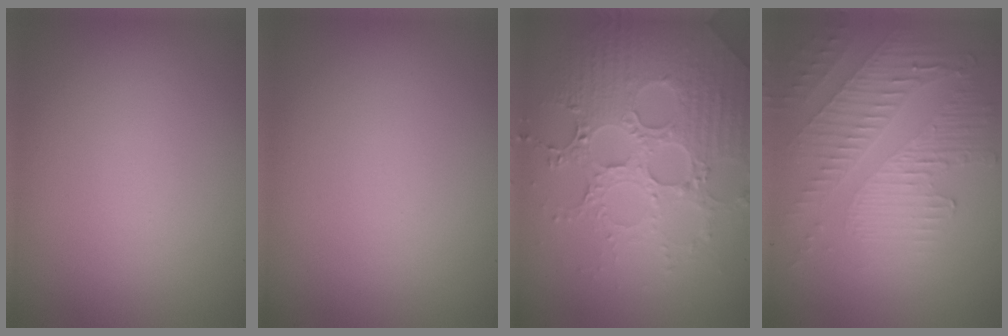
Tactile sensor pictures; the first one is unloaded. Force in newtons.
{"total": 0.0}
{"total": 6.6, "press": 5.3, "slide": 4.0}
{"total": 5.0, "press": 3.4, "slide": 3.6}